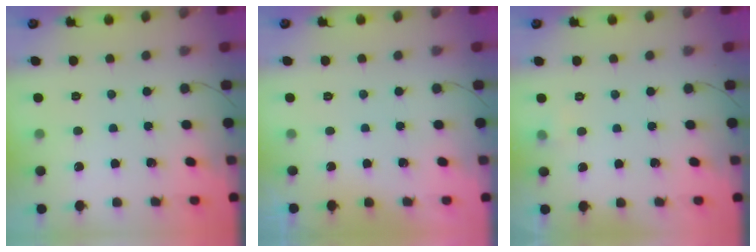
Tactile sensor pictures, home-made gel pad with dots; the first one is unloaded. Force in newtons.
{"total": 0.0}
{"total": 3.4, "press": 3.1, "slide": 1.5}